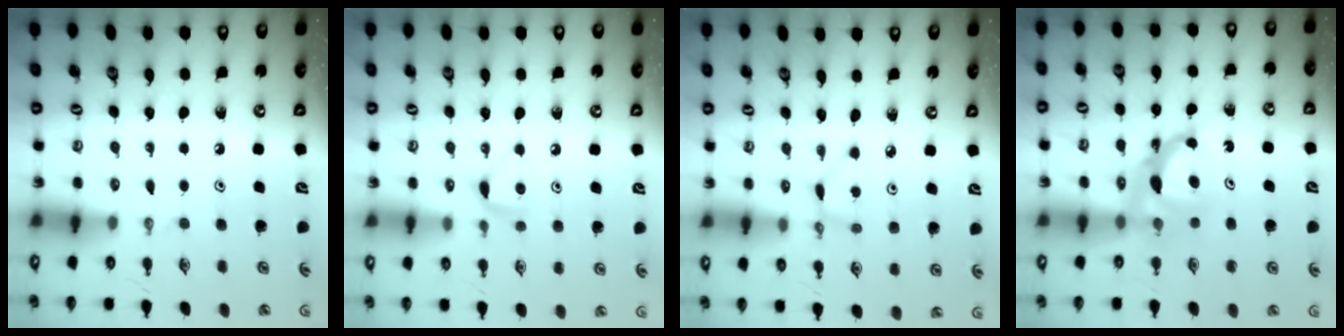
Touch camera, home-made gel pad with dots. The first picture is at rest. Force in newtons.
{"total": 6.1, "press": 6.0, "slide": 0.8}
{"total": 2.2, "press": 2.2, "slide": 0.1}
{"total": 7.8, "press": 7.8, "slide": 0.4}